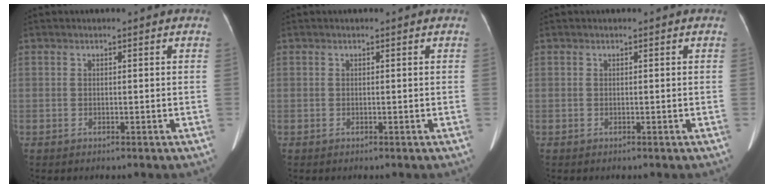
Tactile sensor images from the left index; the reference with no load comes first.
{"total": 0.0}
{"total": 0.0}